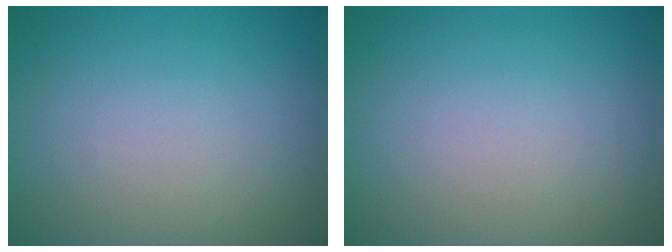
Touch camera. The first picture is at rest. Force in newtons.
{"total": 0.0}